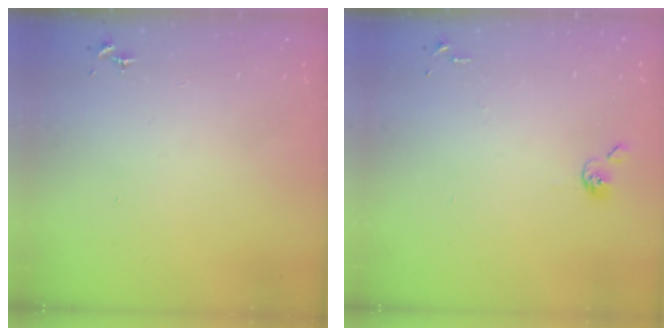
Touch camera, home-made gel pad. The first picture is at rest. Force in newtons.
{"total": 5.0, "press": 5.0, "slide": 0.8}